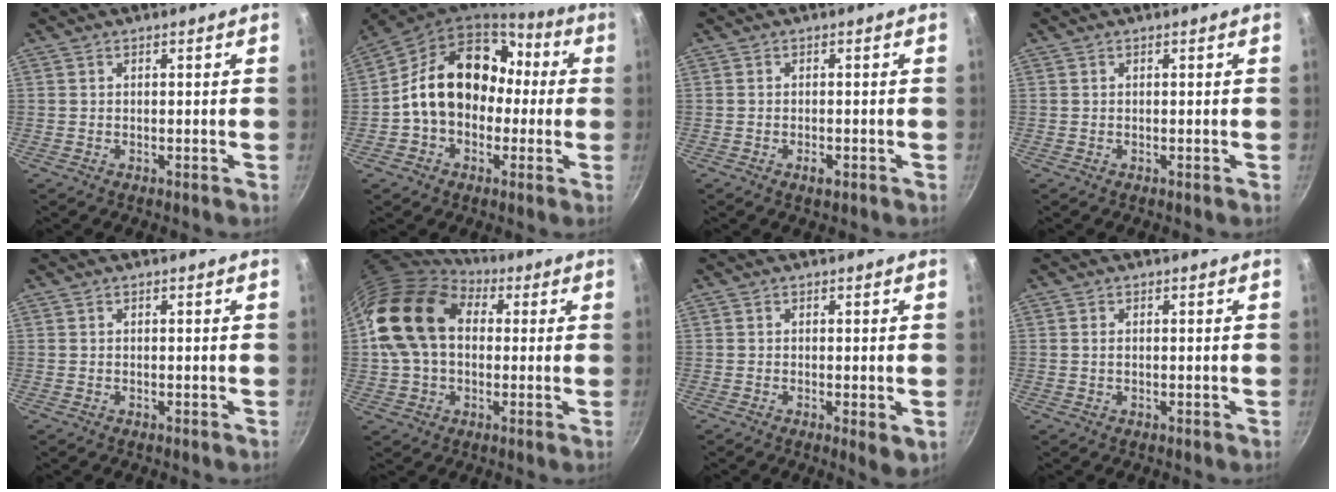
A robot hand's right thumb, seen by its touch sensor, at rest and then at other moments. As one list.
[{"total": 18.3, "force": [0.6, 14.0, 11.8], "torque": [-0.155, 0.055, 0.003]}, {"total": 1.8, "force": [-0.9, 0.8, 1.3], "torque": [-0.021, 0.005, -0.016]}, {"total": 0.0}, {"total": 0.0}, {"total": 17.2, "force": [3.3, 12.3, 11.5], "torque": [-0.188, 0.020, 0.047]}, {"total": 3.1, "force": [-0.5, 1.0, 2.9], "torque": [-0.046, -0.013, -0.007]}, {"total": 0.8, "force": [0.1, 0.5, 0.7], "torque": [-0.014, 0.001, 0.001]}]